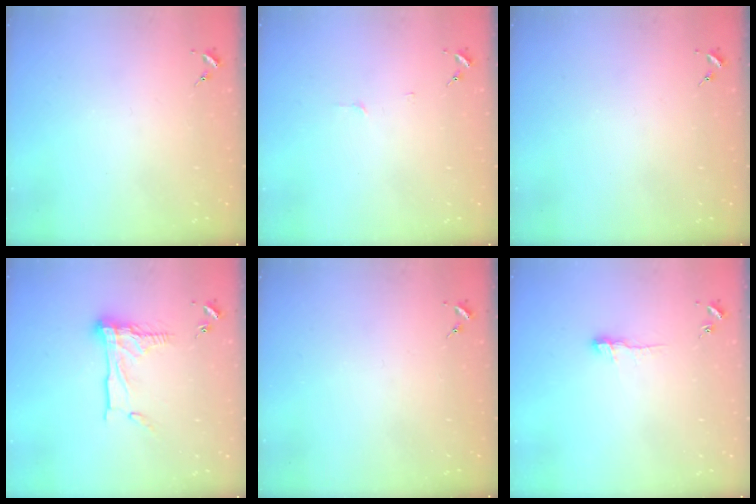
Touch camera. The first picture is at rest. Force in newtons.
{"total": 3.3, "press": 3.3, "slide": 0.4}
{"total": 0.0}
{"total": 15.0, "press": 14.9, "slide": 1.3}
{"total": 0.0}
{"total": 6.3, "press": 6.2, "slide": 0.8}